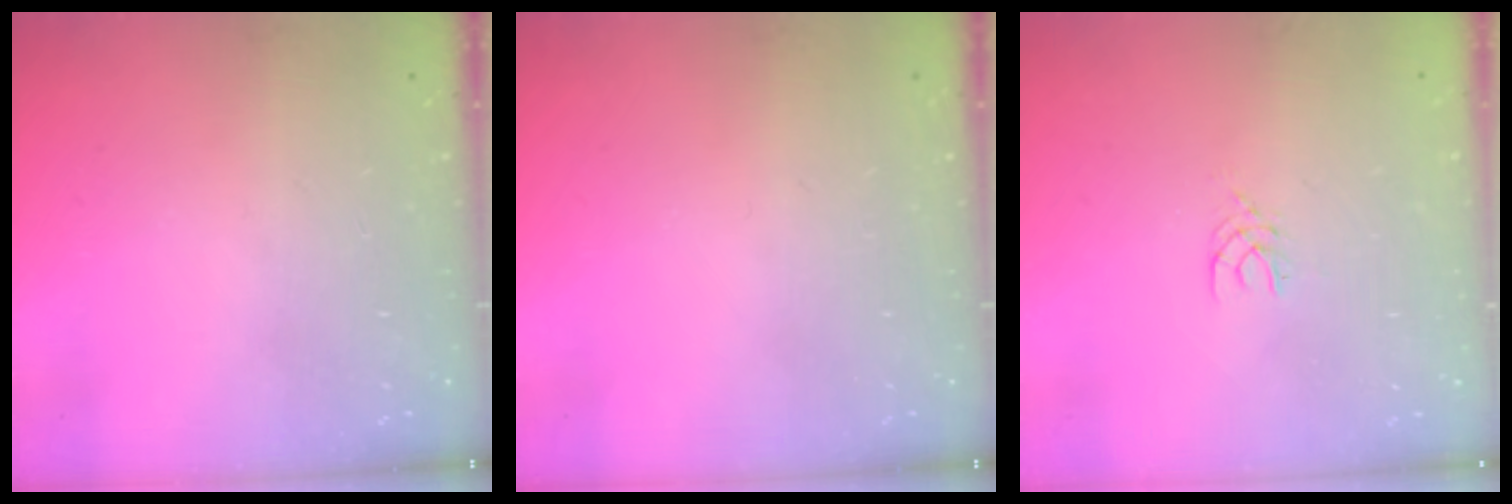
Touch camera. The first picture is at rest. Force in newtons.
{"total": 0.0}
{"total": 2.9, "press": 2.9, "slide": 0.4}